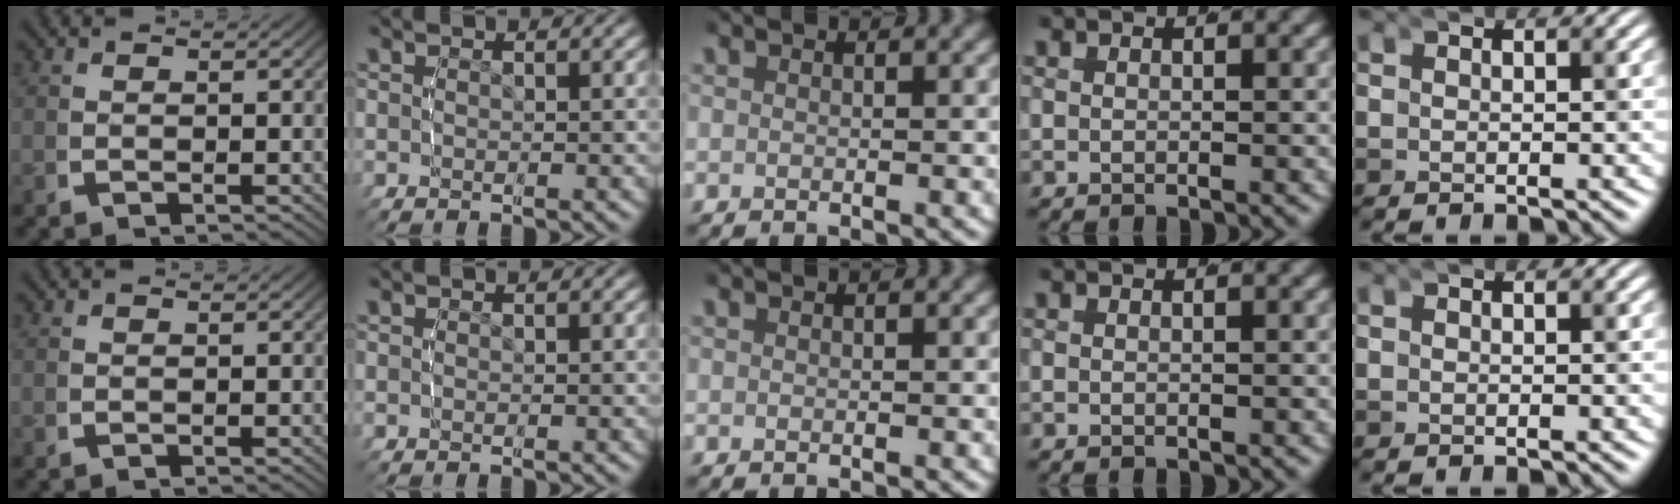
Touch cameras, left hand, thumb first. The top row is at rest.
{}